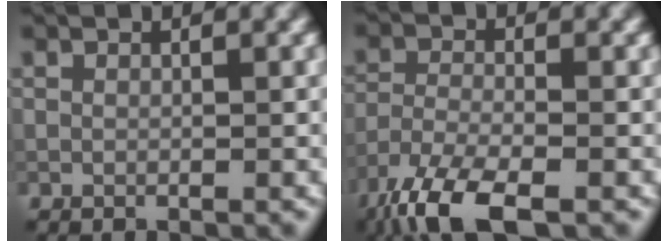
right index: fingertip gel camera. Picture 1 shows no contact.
{"total": 7.7, "force": [-5.6, 2.2, 4.8], "torque": [-0.098, -0.018, -0.116]}